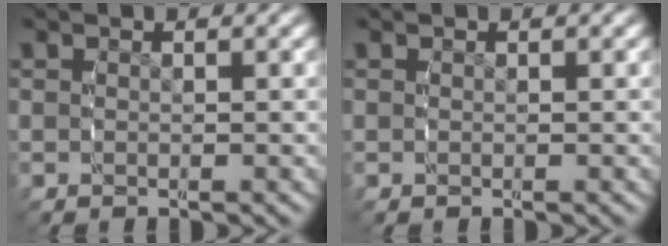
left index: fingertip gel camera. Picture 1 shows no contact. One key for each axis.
{"total": 0.0}